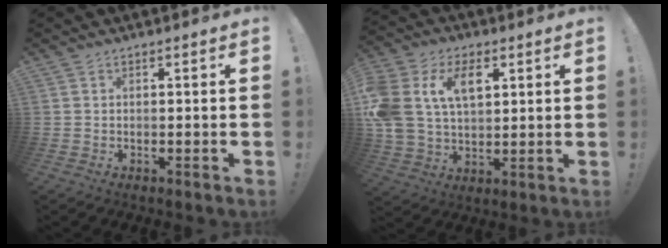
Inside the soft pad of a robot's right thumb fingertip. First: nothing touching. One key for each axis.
{"total": 15.4, "fx": 5.7, "fy": 10.7, "fz": 9.5, "tx": -0.195, "ty": -0.015, "tz": 0.106}